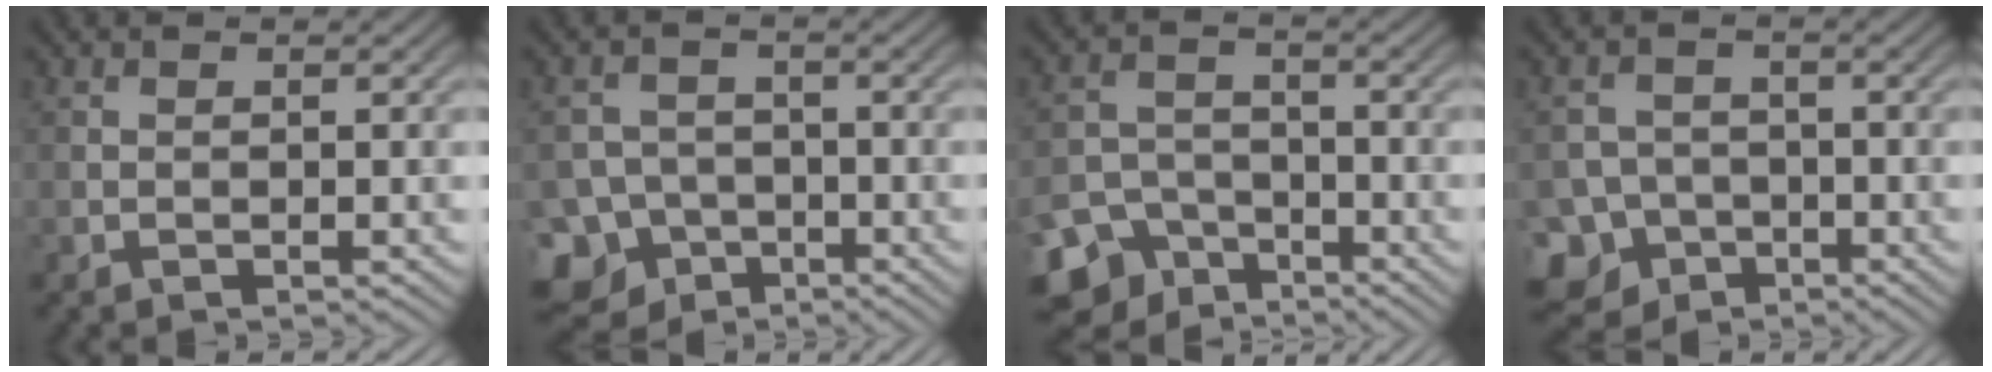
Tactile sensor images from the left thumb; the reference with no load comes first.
{"total": 10.8, "force": [-6.7, 8.2, 2.4], "torque": [-0.062, -0.034, -0.125]}
{"total": 8.7, "force": [-6.1, 5.6, 2.6], "torque": [-0.051, -0.020, -0.104]}
{"total": 9.1, "force": [-5.5, 6.9, 2.0], "torque": [-0.050, -0.029, -0.108]}